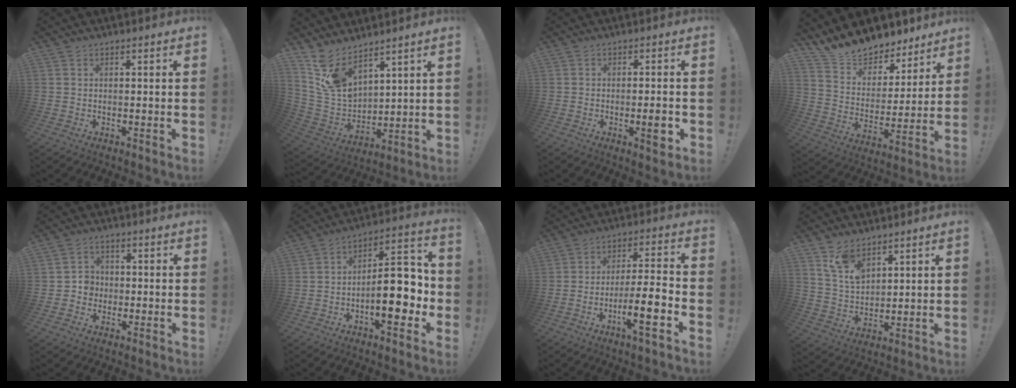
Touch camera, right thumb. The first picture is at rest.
{"total": 11.3, "force": [9.2, 5.2, 4.2], "torque": [-0.103, -0.073, 0.179]}
{"total": 4.4, "force": [-1.5, 0.7, 4.0], "torque": [-0.056, 0.002, -0.024]}
{"total": 13.4, "force": [12.2, 5.2, 2.2], "torque": [-0.055, -0.107, 0.222]}
{"total": 4.5, "force": [-1.4, 4.1, 1.4], "torque": [-0.020, 0.012, -0.025]}
{"total": 16.4, "force": [-4.2, 7.0, 14.2], "torque": [-0.194, 0.028, -0.062]}
{"total": 13.3, "force": [-5.8, 2.4, 11.7], "torque": [-0.185, 0.020, -0.097]}
{"total": 9.0, "force": [6.7, 4.6, 3.9], "torque": [-0.081, -0.033, 0.131]}